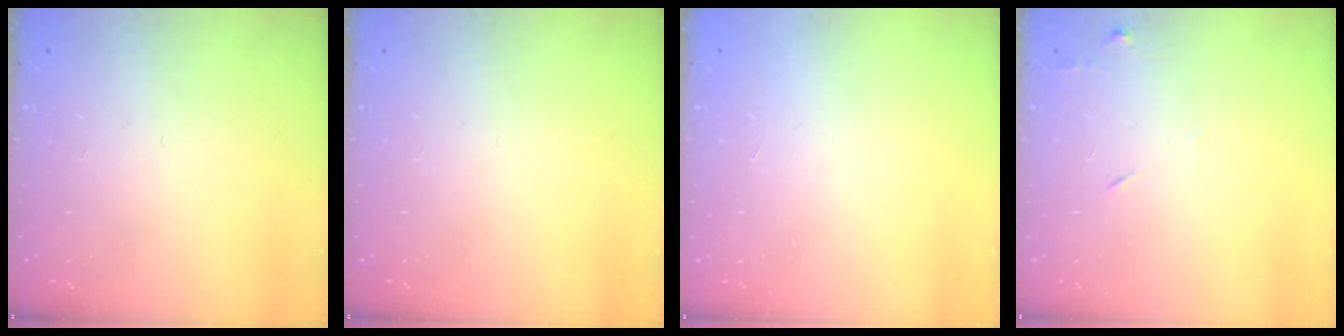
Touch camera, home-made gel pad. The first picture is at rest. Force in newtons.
{"total": 0.0}
{"total": 1.5, "press": 1.5, "slide": 0.1}
{"total": 6.3, "press": 6.2, "slide": 0.7}